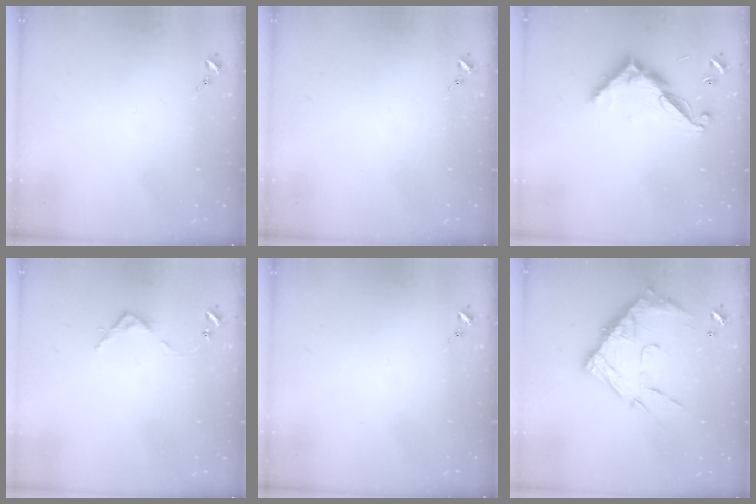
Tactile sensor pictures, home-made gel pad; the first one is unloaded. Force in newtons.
{"total": 0.0}
{"total": 11.5, "press": 11.5, "slide": 0.4}
{"total": 3.9, "press": 3.9, "slide": 0.3}
{"total": 0.0}
{"total": 17.2, "press": 17.1, "slide": 1.4}